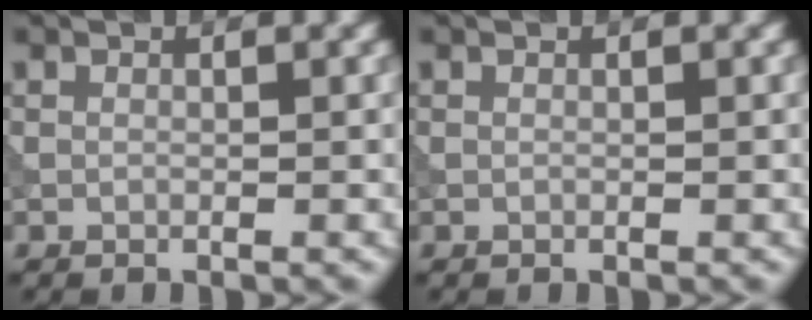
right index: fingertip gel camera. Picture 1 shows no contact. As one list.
[{"total": 0.0}]